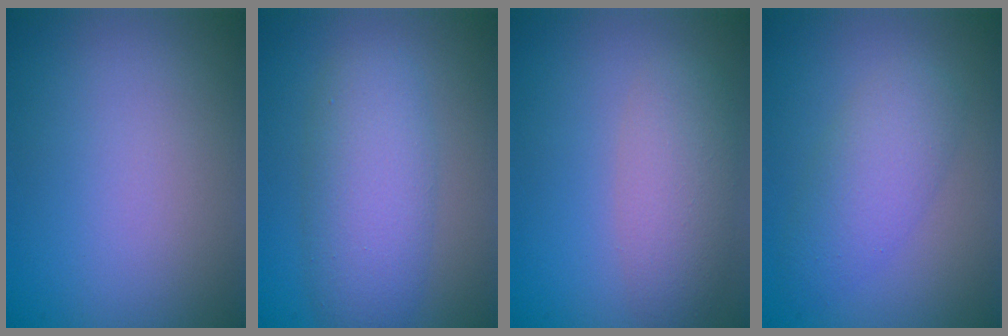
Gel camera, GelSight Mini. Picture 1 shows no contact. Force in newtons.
{"total": 5.5, "press": 5.5, "slide": 0.2}
{"total": 3.9, "press": 3.9, "slide": 0.1}
{"total": 3.7, "press": 3.7, "slide": 0.1}